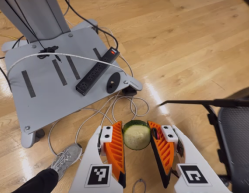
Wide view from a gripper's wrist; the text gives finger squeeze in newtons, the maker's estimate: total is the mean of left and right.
{"total": 8.0, "left": 7.8, "right": 8.3}